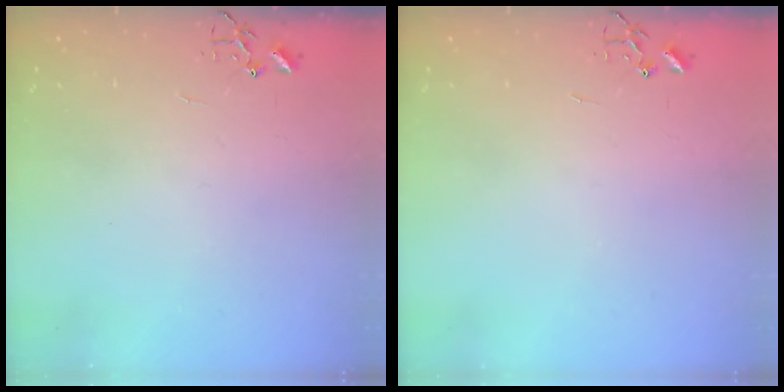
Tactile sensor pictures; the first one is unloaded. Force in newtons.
{"total": 0.0}